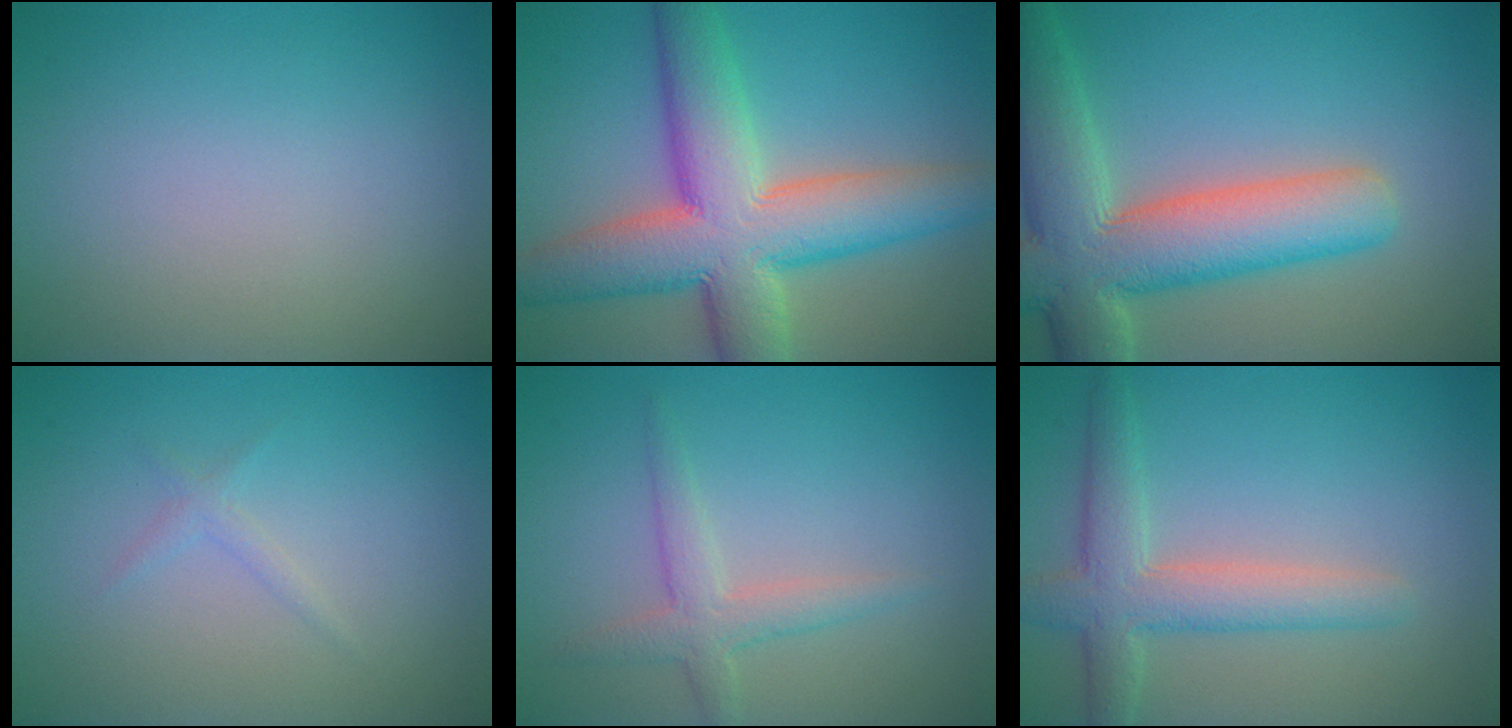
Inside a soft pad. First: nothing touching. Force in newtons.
{"total": 11.2, "press": 11.2, "slide": 0.5}
{"total": 10.6, "press": 10.5, "slide": 0.7}
{"total": 0.9, "press": 0.9, "slide": 0.0}
{"total": 2.6, "press": 2.6, "slide": 0.1}
{"total": 4.5, "press": 4.4, "slide": 0.4}